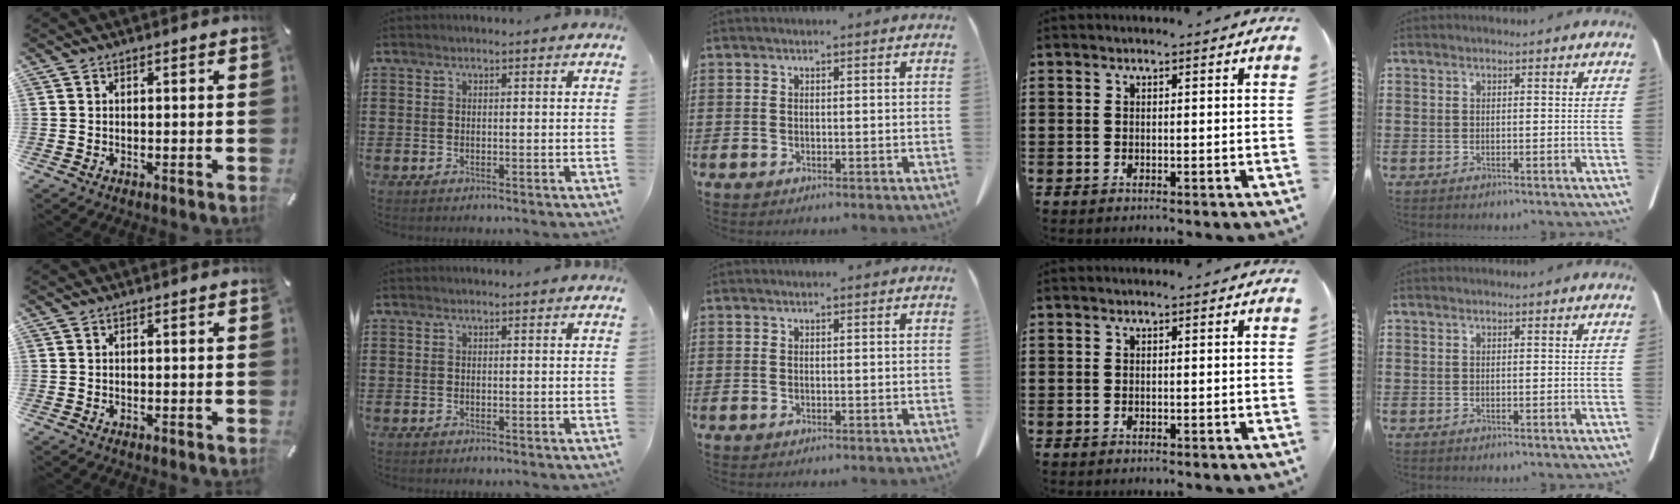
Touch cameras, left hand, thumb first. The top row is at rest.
{}